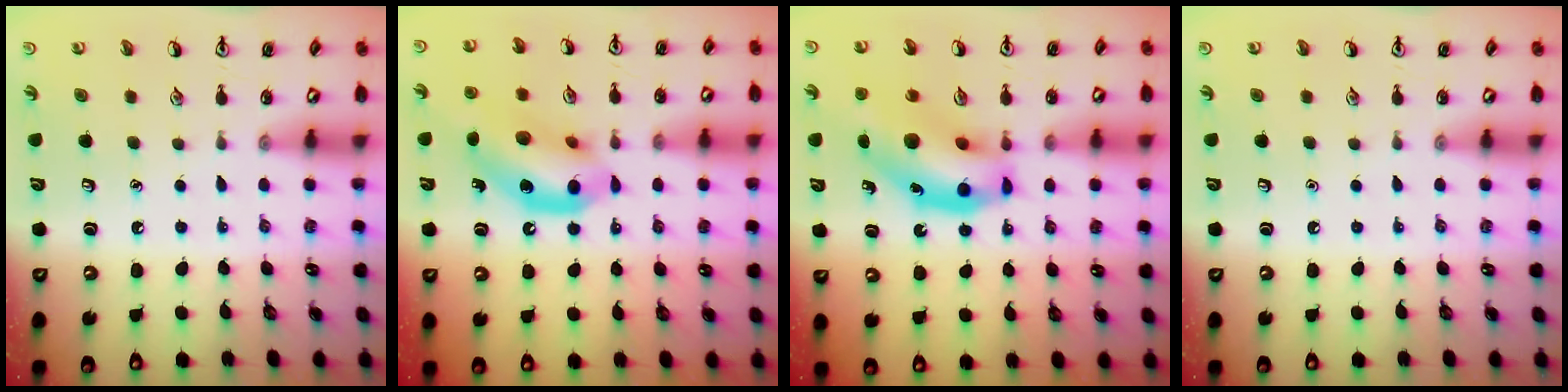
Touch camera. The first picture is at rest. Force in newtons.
{"total": 14.4, "press": 13.9, "slide": 3.5}
{"total": 15.3, "press": 14.7, "slide": 4.5}
{"total": 0.0}